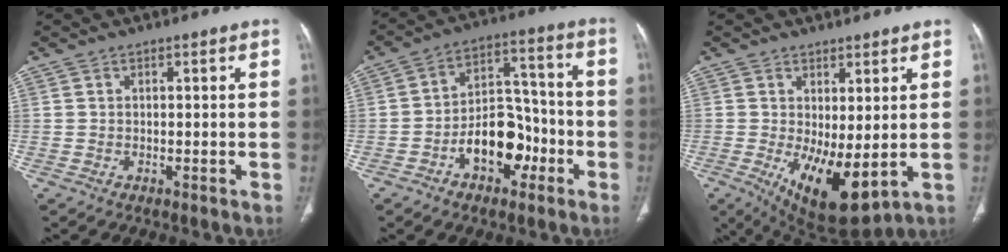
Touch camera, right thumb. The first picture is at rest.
{"total": 12.2, "force": [-4.9, 7.9, 7.9], "torque": [-0.089, 0.057, -0.080]}
{"total": 11.3, "force": [-1.1, 4.6, 10.3], "torque": [-0.167, -0.026, 0.004]}